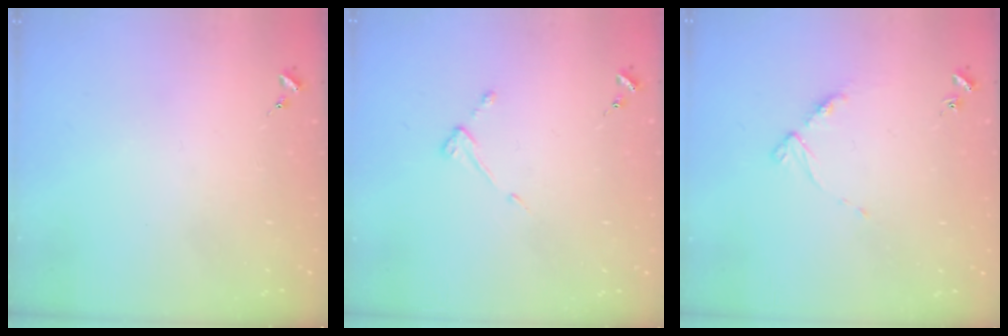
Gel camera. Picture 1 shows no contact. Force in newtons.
{"total": 3.8, "press": 3.8, "slide": 0.4}
{"total": 5.2, "press": 5.1, "slide": 0.7}